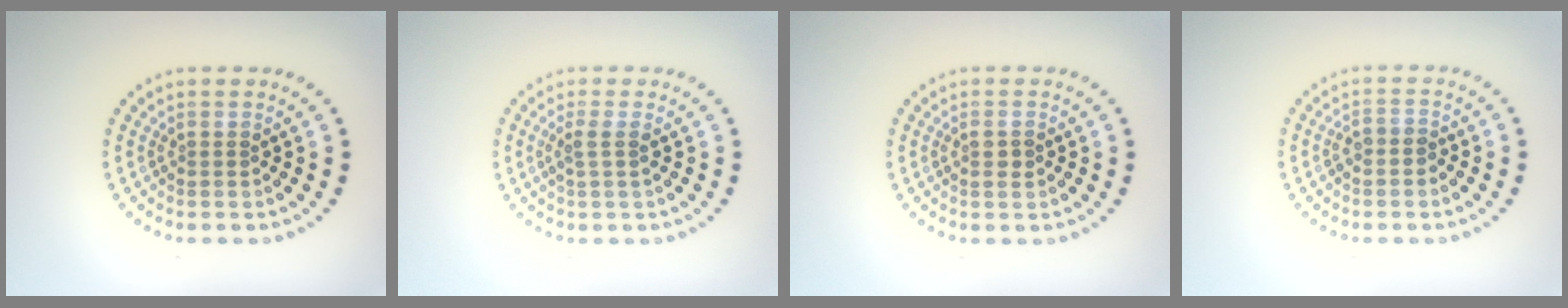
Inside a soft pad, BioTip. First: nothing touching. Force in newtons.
{"total": 1.4, "press": 1.2, "slide": 0.9}
{"total": 1.2, "press": 1.1, "slide": 0.4}
{"total": 1.5, "press": 1.2, "slide": 0.8}